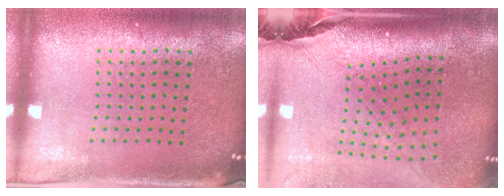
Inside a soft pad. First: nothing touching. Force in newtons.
{"total": 2.8, "press": 2.1, "slide": 1.9}